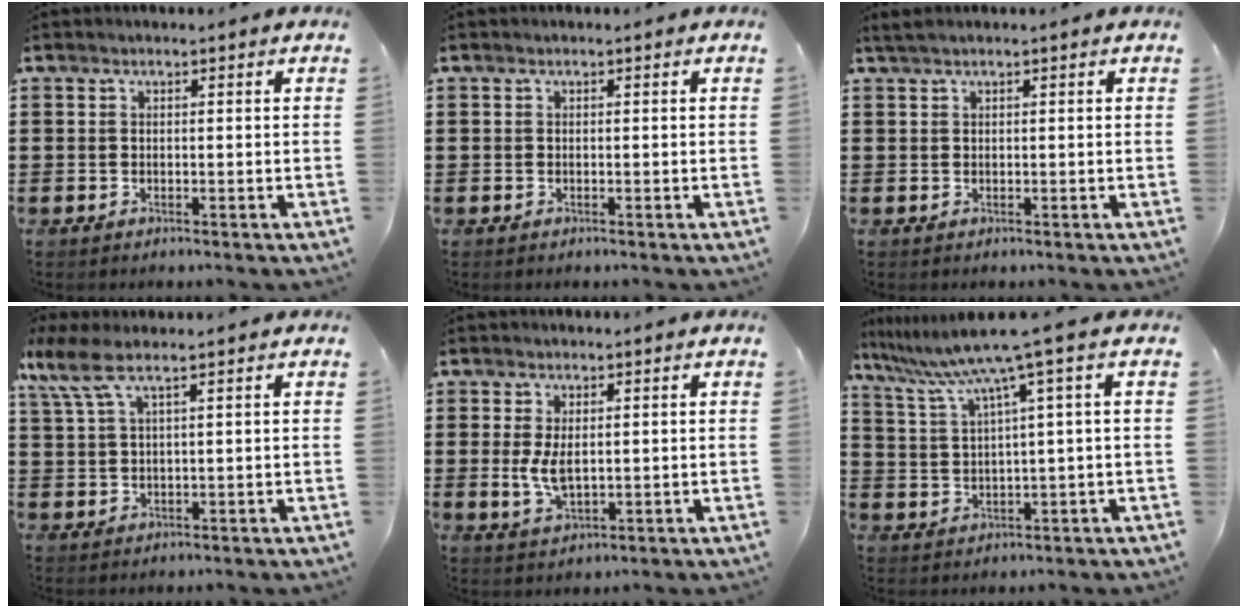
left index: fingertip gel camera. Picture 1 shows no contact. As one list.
[{"total": 0.0}, {"total": 0.7, "force": [0.4, -0.1, 0.6], "torque": [-0.012, -0.001, 0.008]}, {"total": 4.9, "force": [2.7, 0.8, 4.0], "torque": [-0.101, -0.002, 0.044]}, {"total": 4.4, "force": [0.2, 2.2, 3.8], "torque": [-0.087, 0.000, -0.001]}, {"total": 7.7, "force": [4.3, -0.9, 6.3], "torque": [-0.144, -0.032, 0.065]}]